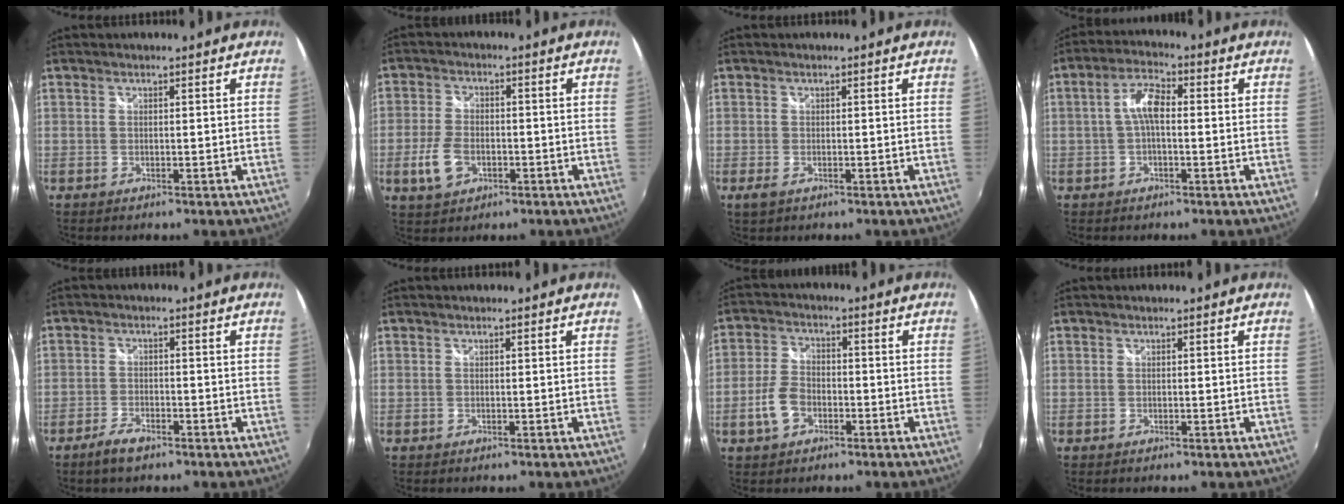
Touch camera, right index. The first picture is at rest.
{"total": 7.0, "force": [-2.5, 4.3, 4.8], "torque": [-0.113, -0.003, -0.044]}
{"total": 1.9, "force": [-1.0, 1.0, 1.2], "torque": [-0.026, -0.007, -0.018]}
{"total": 5.2, "force": [-0.3, 2.1, 4.8], "torque": [-0.097, 0.017, -0.007]}
{"total": 4.1, "force": [-3.1, 1.4, 2.2], "torque": [-0.061, -0.004, -0.061]}
{"total": 0.0}
{"total": 6.4, "force": [-2.7, 4.1, 4.1], "torque": [-0.091, 0.007, -0.049]}
{"total": 0.0}